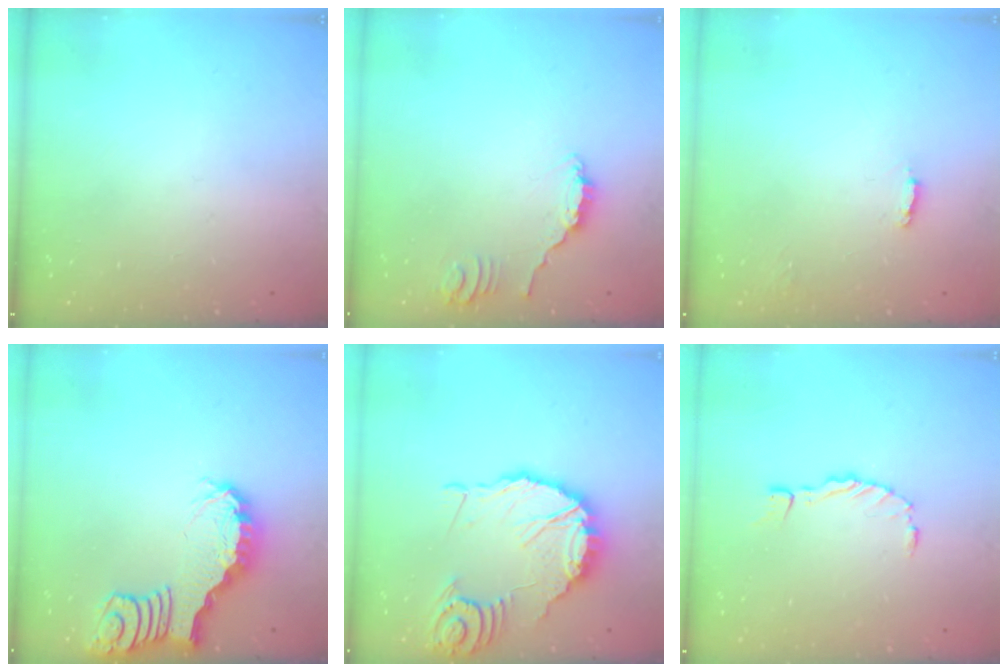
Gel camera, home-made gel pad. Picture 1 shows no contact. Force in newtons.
{"total": 2.4, "press": 2.4, "slide": 0.1}
{"total": 2.2, "press": 2.2, "slide": 0.1}
{"total": 2.7, "press": 2.6, "slide": 0.4}
{"total": 15.2, "press": 15.1, "slide": 1.9}
{"total": 0.0}